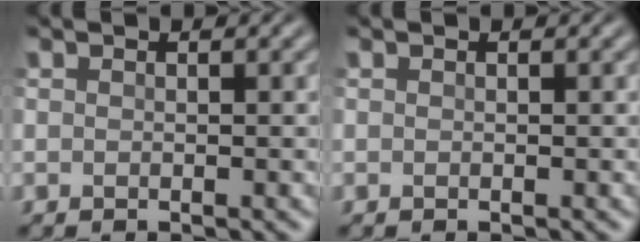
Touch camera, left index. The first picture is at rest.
{"total": 0.0}